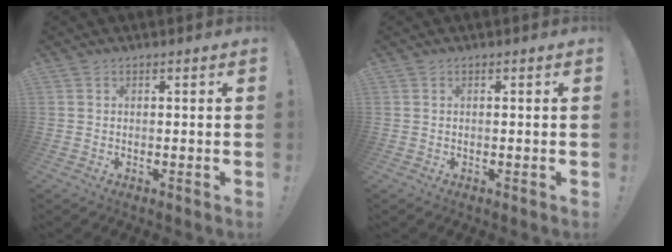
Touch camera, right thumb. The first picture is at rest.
{"total": 0.7, "force": [0.1, -0.4, 0.6], "torque": [-0.006, -0.004, -0.001]}